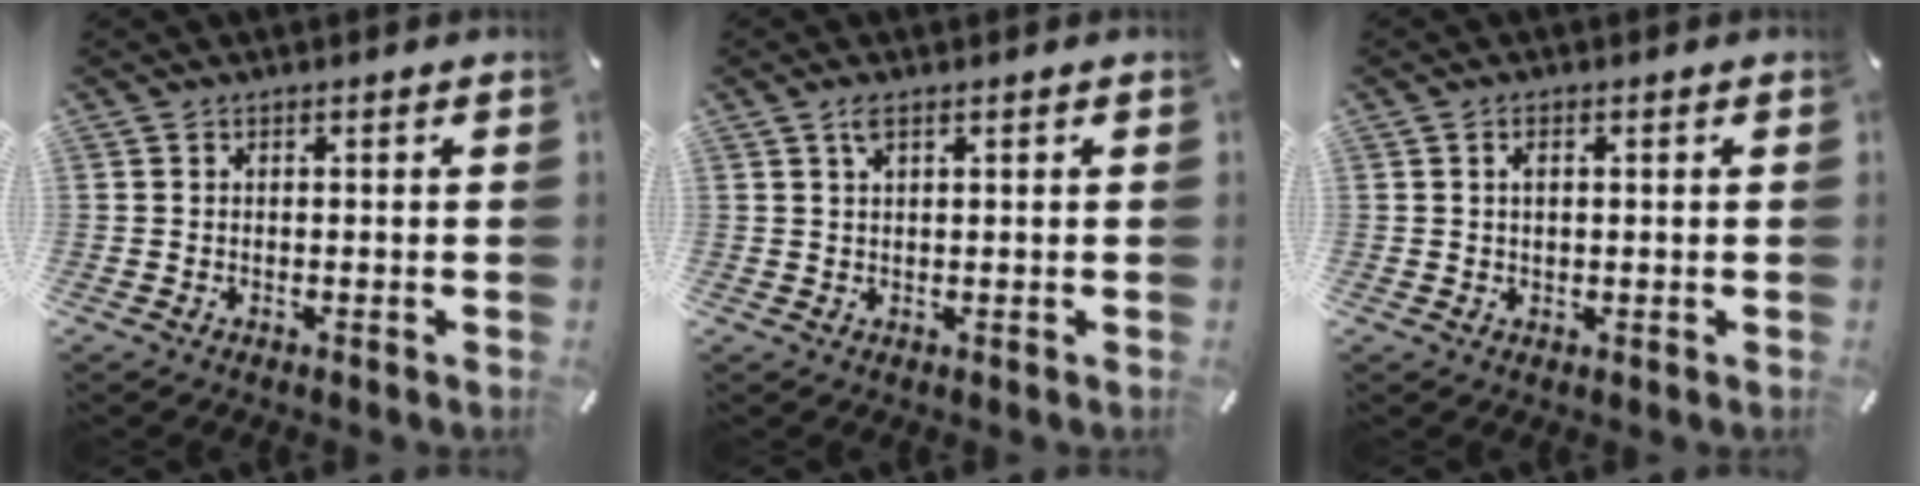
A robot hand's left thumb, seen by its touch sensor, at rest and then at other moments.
{"total": 2.2, "force": [1.1, 0.6, 1.7], "torque": [-0.038, 0.003, 0.019]}
{"total": 1.6, "force": [0.5, 1.0, 1.2], "torque": [-0.028, 0.003, 0.008]}